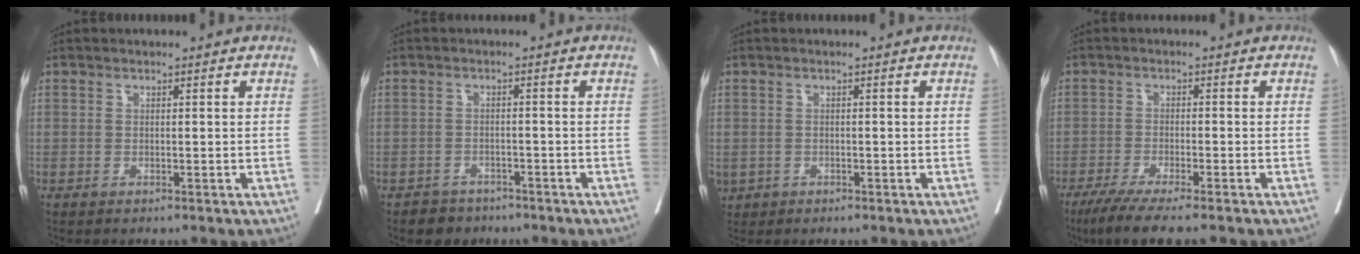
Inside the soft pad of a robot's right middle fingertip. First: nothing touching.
{"total": 3.3, "force": [-2.6, 2.0, 0.1], "torque": [-0.015, 0.005, -0.039]}
{"total": 2.6, "force": [-1.1, 2.0, 1.1], "torque": [-0.032, -0.003, -0.012]}
{"total": 7.8, "force": [-6.1, 0.0, 4.8], "torque": [-0.077, -0.021, -0.099]}